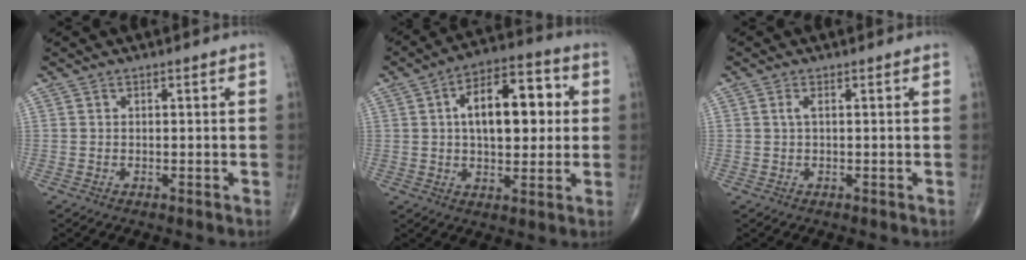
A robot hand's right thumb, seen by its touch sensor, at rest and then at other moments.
{"total": 15.3, "force": [2.4, 7.8, 13.0], "torque": [-0.174, 0.019, 0.033]}
{"total": 1.1, "force": [0.3, 0.3, 1.0], "torque": [-0.029, 0.007, 0.006]}